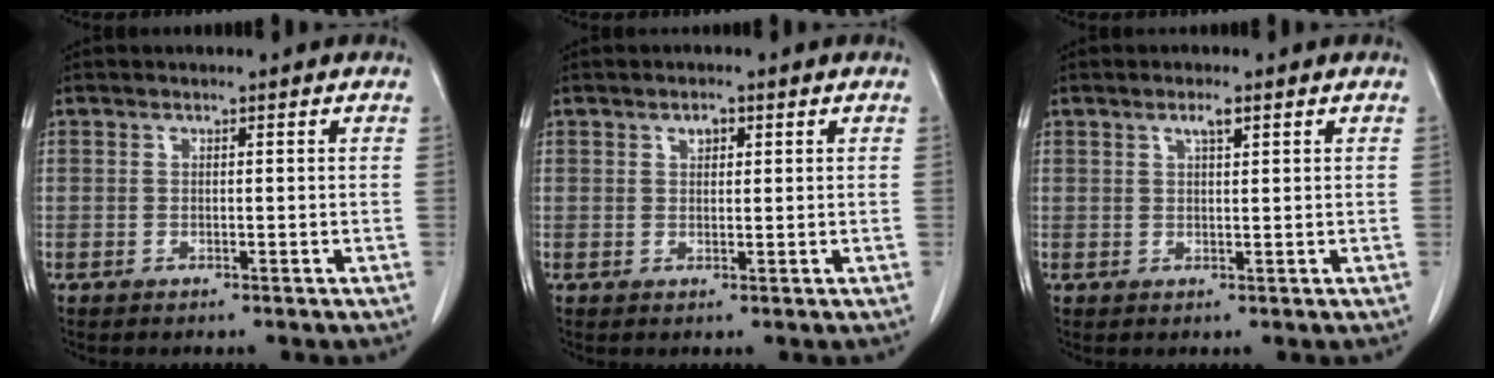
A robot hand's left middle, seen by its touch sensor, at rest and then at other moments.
{"total": 1.6, "force": [0.9, 0.8, 1.1], "torque": [-0.019, 0.000, 0.015]}
{"total": 2.0, "force": [1.2, 0.3, 1.6], "torque": [-0.030, 0.001, 0.022]}